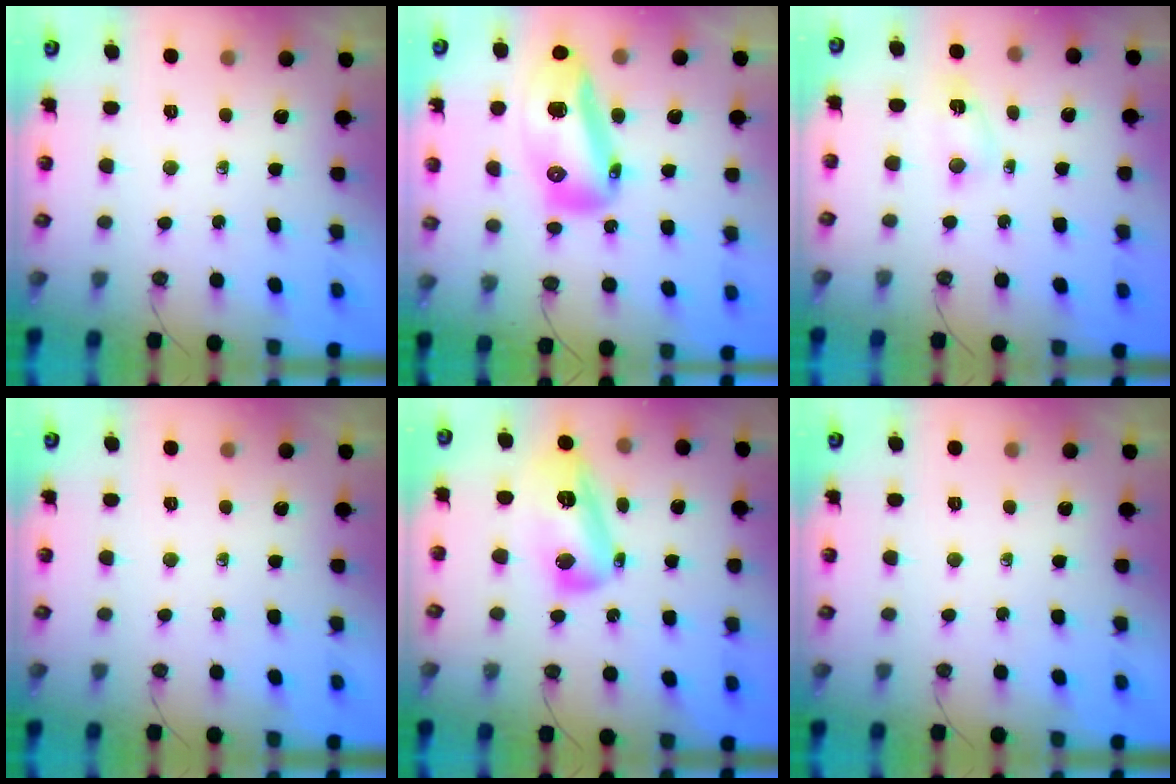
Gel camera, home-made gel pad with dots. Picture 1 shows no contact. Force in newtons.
{"total": 28.5, "press": 22.7, "slide": 17.3}
{"total": 2.9, "press": 2.8, "slide": 0.6}
{"total": 0.0}
{"total": 13.4, "press": 13.2, "slide": 1.9}
{"total": 0.0}